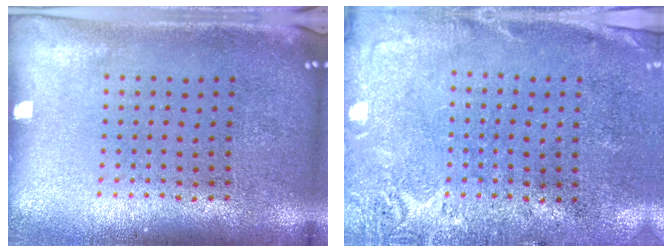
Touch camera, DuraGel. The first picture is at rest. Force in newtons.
{"total": 2.8, "press": 2.3, "slide": 1.6}